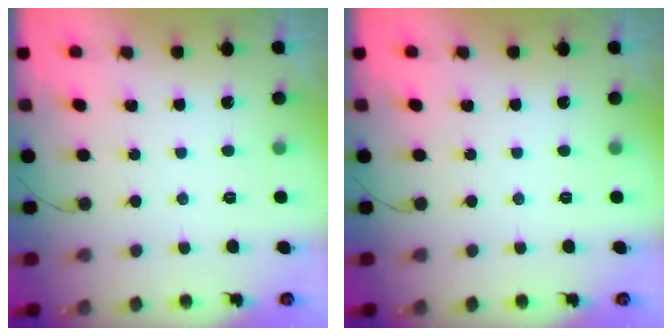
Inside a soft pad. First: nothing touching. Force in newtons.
{"total": 0.0}